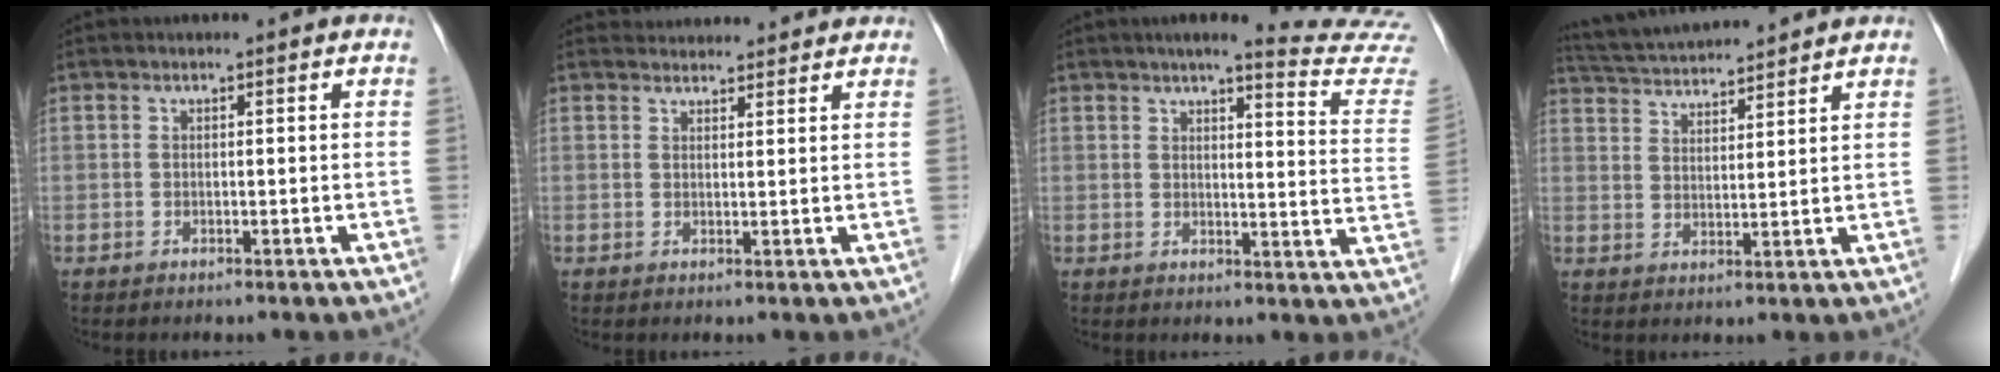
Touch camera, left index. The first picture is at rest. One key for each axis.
{"total": 5.7, "fx": 5.5, "fy": 1.1, "fz": 0.6, "tx": -0.004, "ty": 0.021, "tz": 0.064}
{"total": 13.7, "fx": 13.1, "fy": -1.1, "fz": 4.1, "tx": -0.041, "ty": -0.095, "tz": 0.127}
{"total": 11.2, "fx": 10.5, "fy": 0.3, "fz": 3.8, "tx": -0.081, "ty": 0.023, "tz": 0.173}